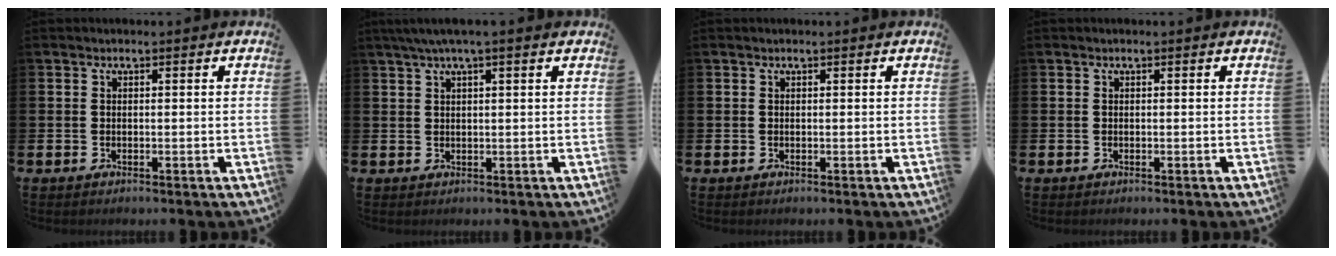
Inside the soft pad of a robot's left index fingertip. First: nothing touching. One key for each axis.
{"total": 3.0, "fx": 2.1, "fy": 0.1, "fz": 2.1, "tx": -0.048, "ty": 0.006, "tz": 0.037}
{"total": 0.0}
{"total": 0.0}